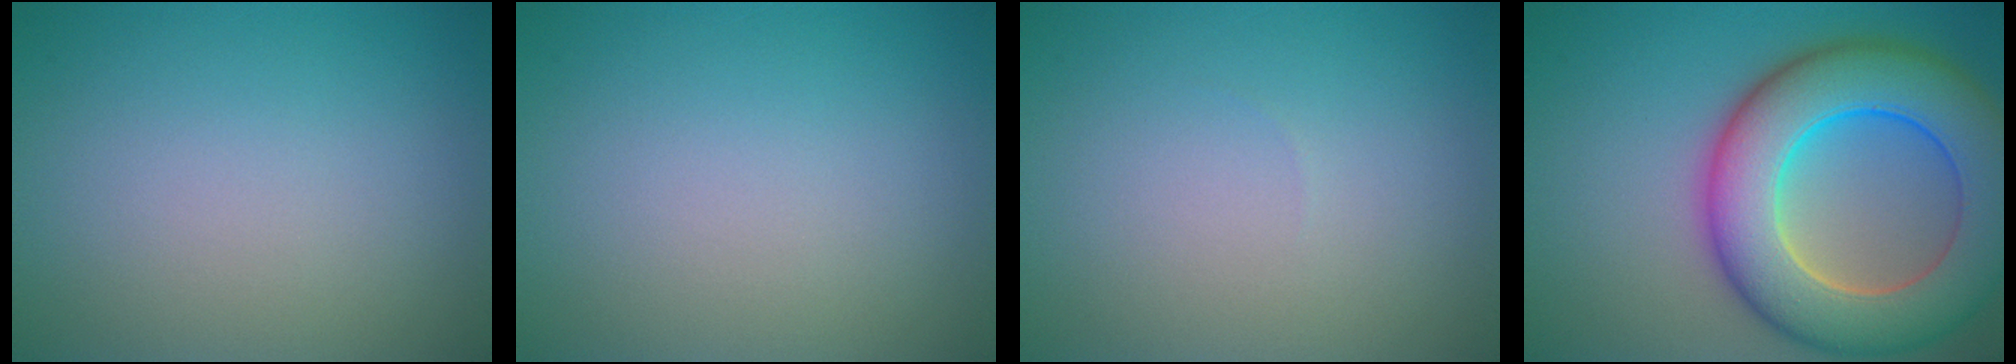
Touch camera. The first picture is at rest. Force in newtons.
{"total": 0.0}
{"total": 0.0}
{"total": 11.9, "press": 11.9, "slide": 0.5}